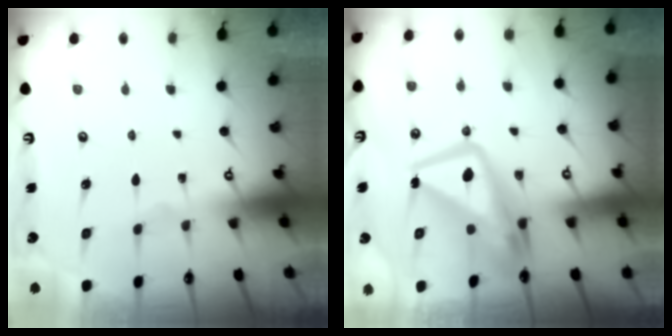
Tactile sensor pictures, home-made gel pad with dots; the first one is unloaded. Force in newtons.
{"total": 12.7, "press": 12.6, "slide": 1.6}